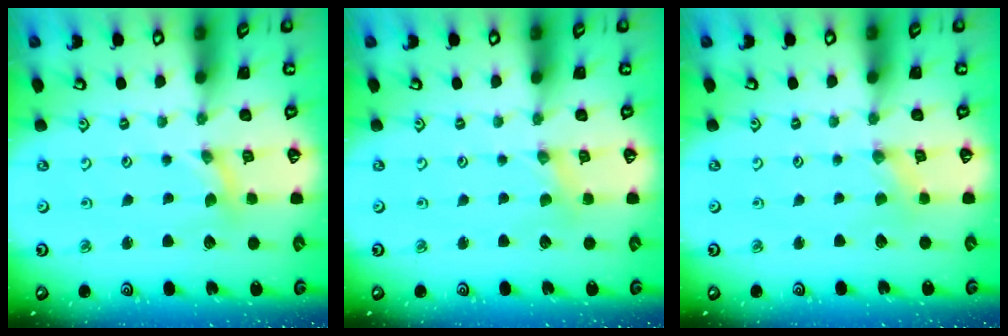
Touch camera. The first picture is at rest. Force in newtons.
{"total": 1.0, "press": 1.0, "slide": 0.2}
{"total": 0.0}